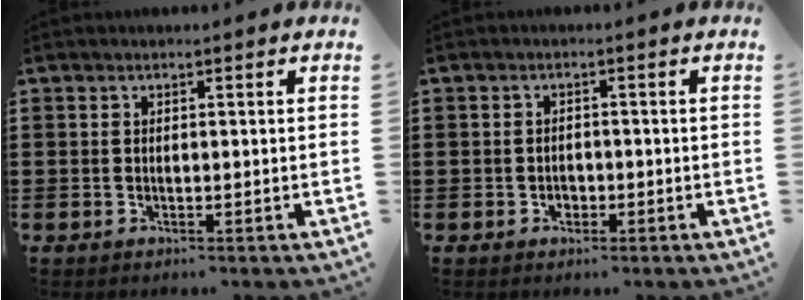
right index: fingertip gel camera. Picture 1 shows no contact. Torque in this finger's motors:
{"motor_torque": [0.51, 1.63, -0.09, -0.20]}